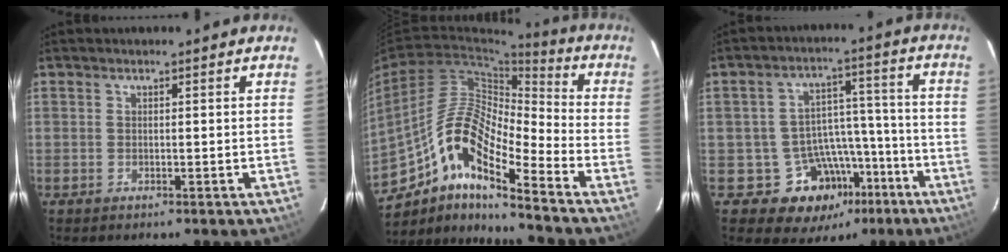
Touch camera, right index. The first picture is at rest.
{"total": 14.3, "force": [-8.3, 3.0, 11.2], "torque": [-0.191, 0.004, -0.167]}
{"total": 12.5, "force": [-7.1, 9.7, 3.3], "torque": [-0.056, 0.049, -0.082]}